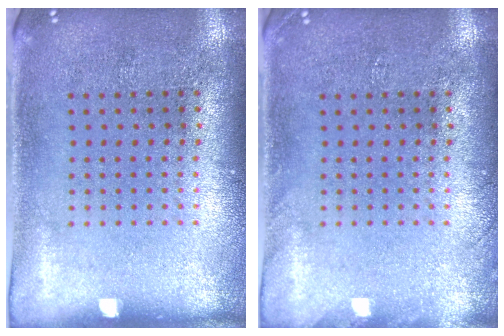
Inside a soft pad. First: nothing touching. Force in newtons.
{"total": 0.9, "press": 0.8, "slide": 0.2}